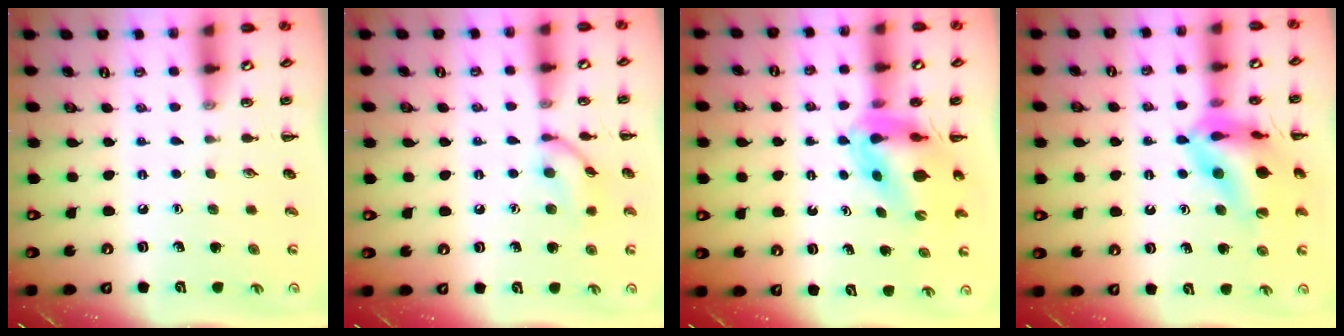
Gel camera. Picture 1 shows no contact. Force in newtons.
{"total": 9.9, "press": 9.9, "slide": 0.4}
{"total": 7.8, "press": 7.4, "slide": 2.4}
{"total": 16.9, "press": 16.6, "slide": 3.3}